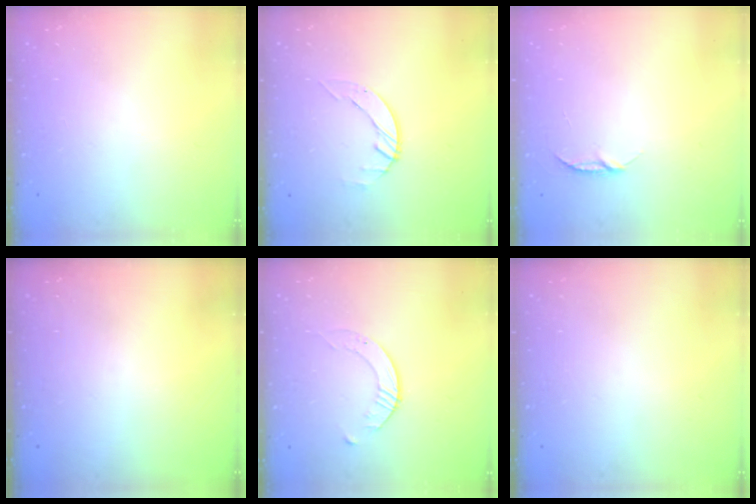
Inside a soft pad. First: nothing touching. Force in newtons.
{"total": 2.6, "press": 2.6, "slide": 0.3}
{"total": 4.0, "press": 4.0, "slide": 0.4}
{"total": 0.0}
{"total": 2.8, "press": 2.8, "slide": 0.3}
{"total": 0.0}